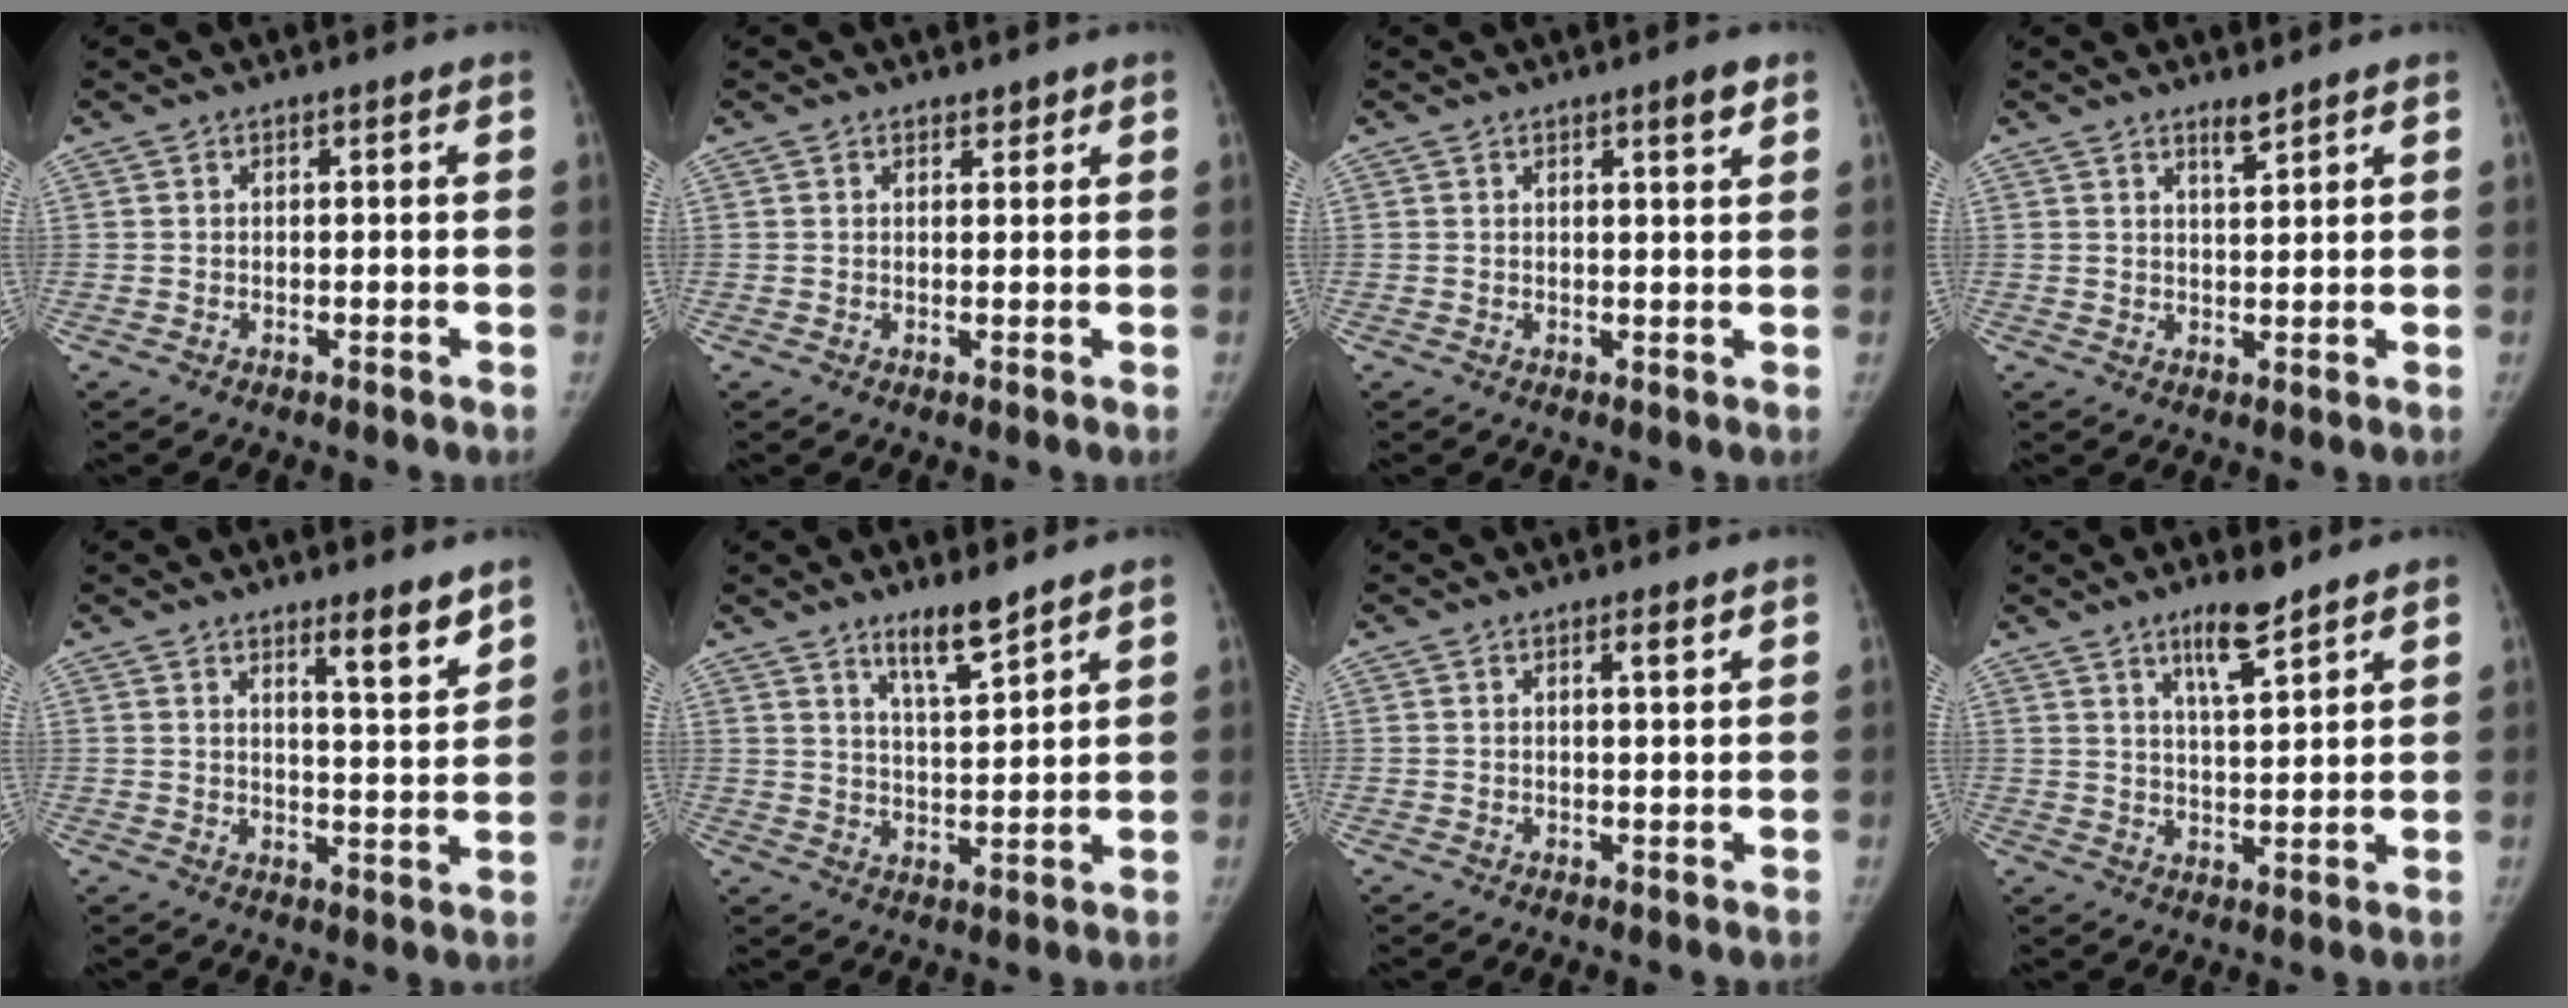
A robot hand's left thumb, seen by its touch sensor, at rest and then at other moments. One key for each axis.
{"total": 1.2, "fx": 1.0, "fy": 0.7, "fz": 0.2, "tx": 0.008, "ty": -0.006, "tz": 0.011}
{"total": 2.9, "fx": 1.8, "fy": 0.4, "fz": 2.3, "tx": -0.029, "ty": -0.012, "tz": 0.027}
{"total": 2.4, "fx": 2.0, "fy": 0.3, "fz": 1.3, "tx": -0.019, "ty": -0.019, "tz": 0.037}
{"total": 6.4, "fx": 4.6, "fy": 0.8, "fz": 4.4, "tx": -0.055, "ty": -0.040, "tz": 0.067}
{"total": 6.7, "fx": 5.2, "fy": 0.7, "fz": 4.1, "tx": -0.067, "ty": -0.043, "tz": 0.093}
{"total": 1.9, "fx": 1.3, "fy": 0.2, "fz": 1.5, "tx": -0.022, "ty": -0.008, "tz": 0.021}
{"total": 7.1, "fx": 5.0, "fy": 1.3, "fz": 4.8, "tx": -0.075, "ty": -0.035, "tz": 0.087}